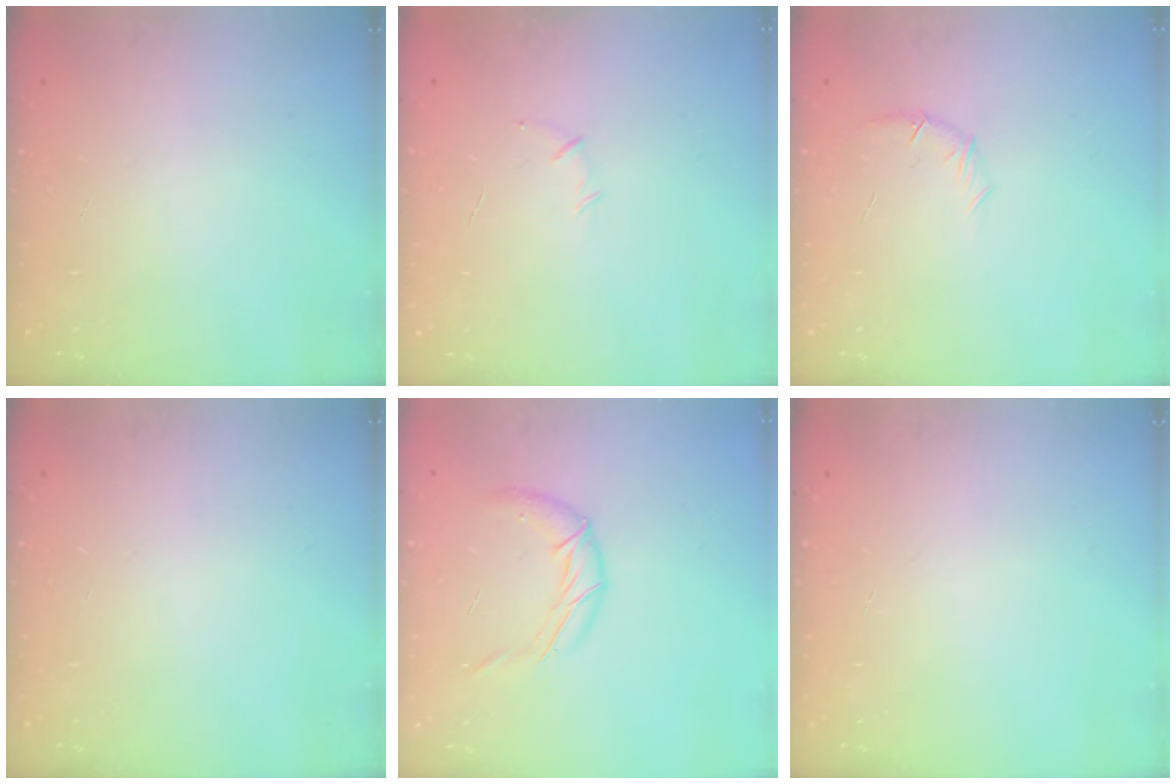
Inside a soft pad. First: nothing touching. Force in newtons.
{"total": 4.1, "press": 4.0, "slide": 1.0}
{"total": 6.3, "press": 6.1, "slide": 1.5}
{"total": 0.0}
{"total": 9.5, "press": 9.4, "slide": 1.1}
{"total": 0.0}